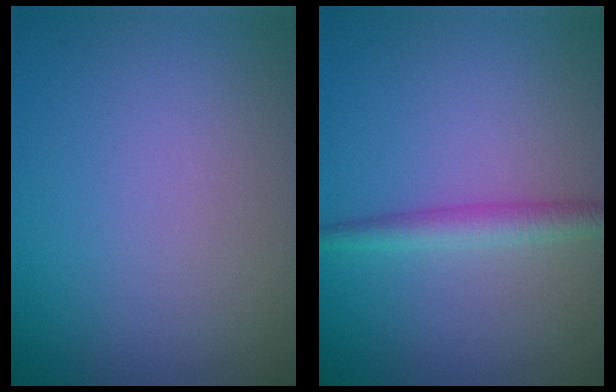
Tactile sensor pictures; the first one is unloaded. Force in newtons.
{"total": 2.3, "press": 2.3, "slide": 0.1}